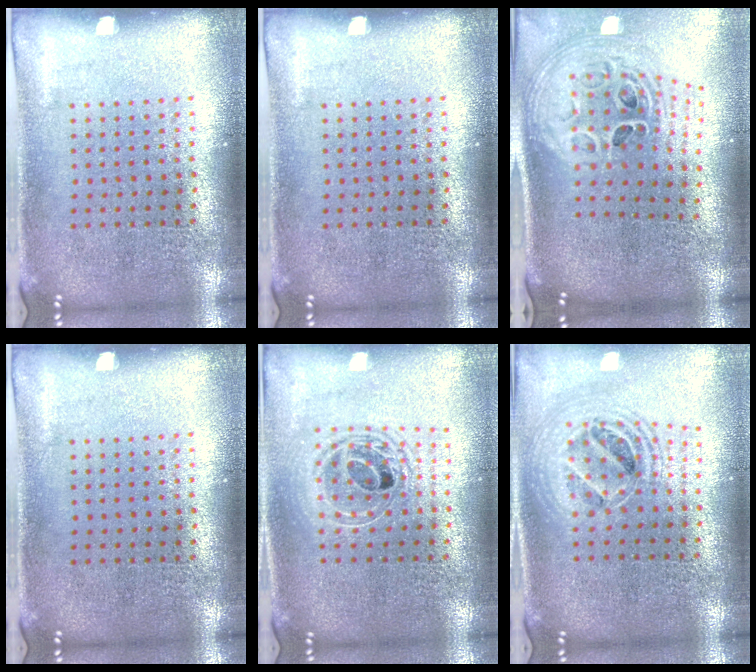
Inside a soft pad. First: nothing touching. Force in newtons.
{"total": 0.0}
{"total": 2.9, "press": 2.0, "slide": 2.1}
{"total": 0.0}
{"total": 1.7, "press": 1.4, "slide": 1.0}
{"total": 2.0, "press": 1.6, "slide": 1.2}